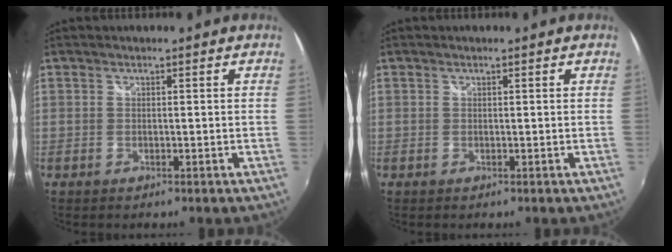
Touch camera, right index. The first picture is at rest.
{"total": 0.0}